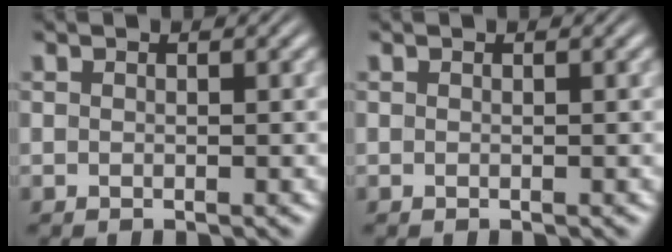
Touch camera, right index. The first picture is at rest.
{"total": 0.0}